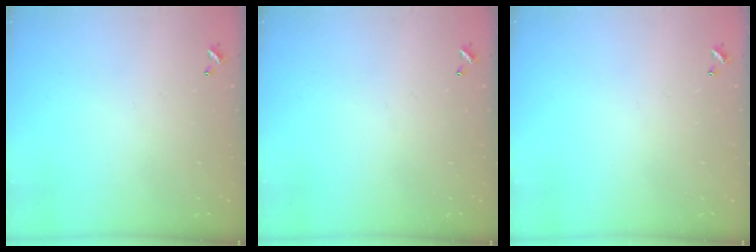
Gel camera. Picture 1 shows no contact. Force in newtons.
{"total": 0.0}
{"total": 0.0}